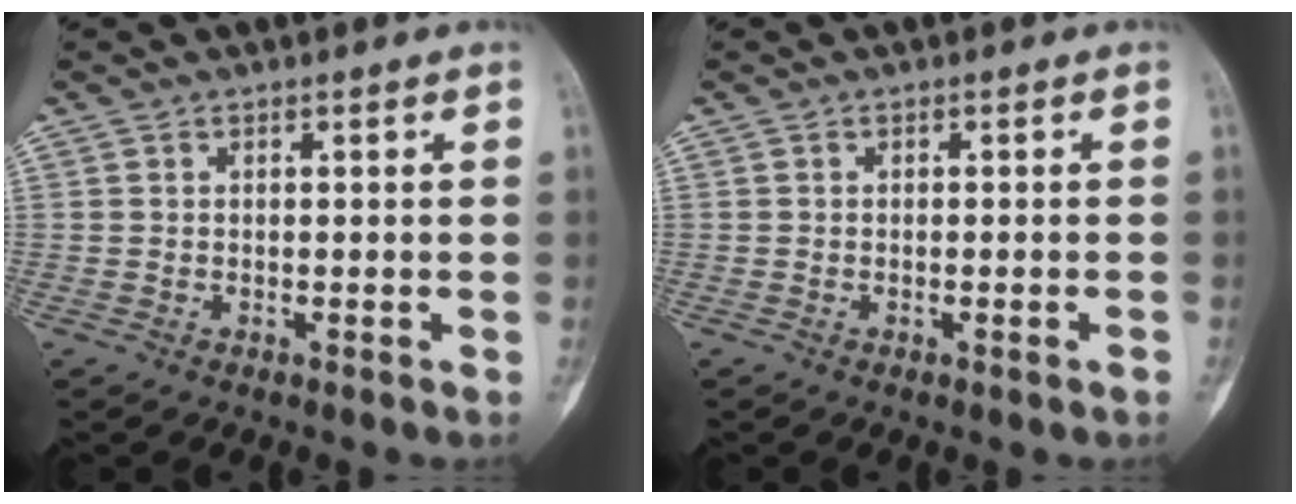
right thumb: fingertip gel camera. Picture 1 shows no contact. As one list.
[{"total": 1.2, "force": [-0.5, 0.2, 1.0], "torque": [-0.020, 0.005, -0.005]}]